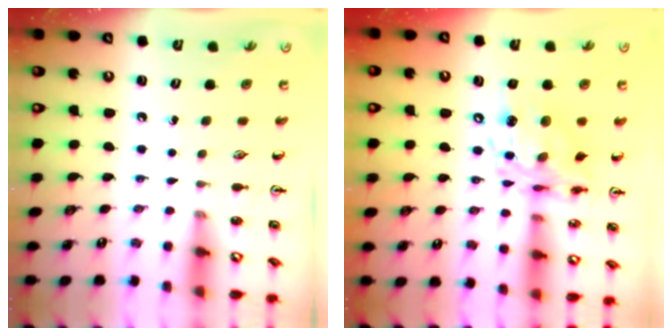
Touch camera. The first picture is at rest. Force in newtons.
{"total": 13.8, "press": 13.8, "slide": 1.1}